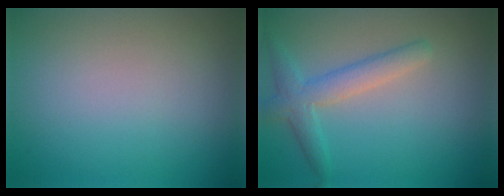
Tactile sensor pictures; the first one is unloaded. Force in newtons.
{"total": 3.2, "press": 3.2, "slide": 0.2}